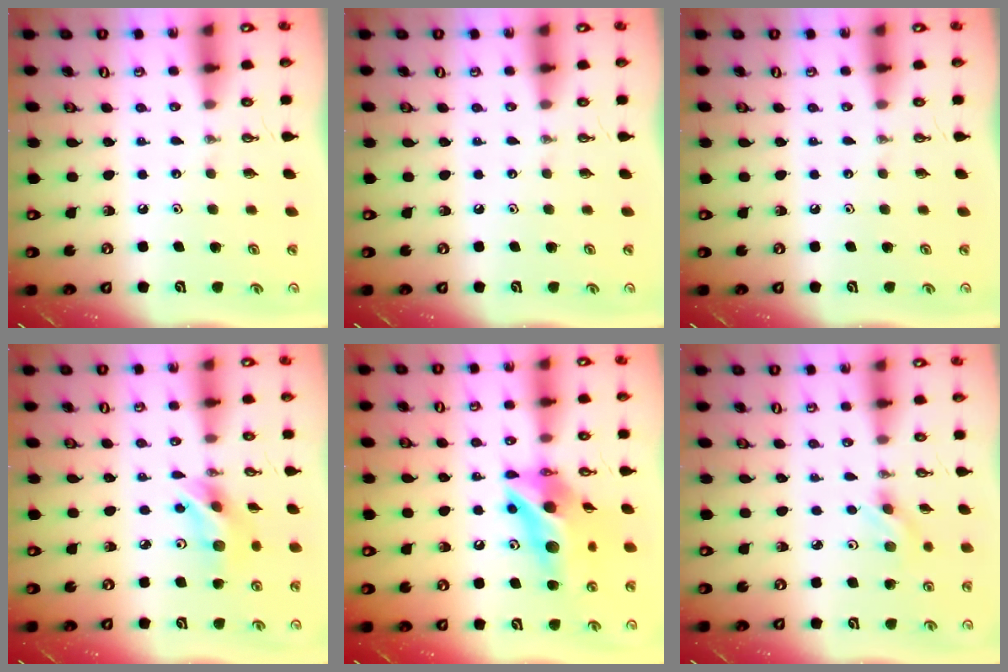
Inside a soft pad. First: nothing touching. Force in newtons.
{"total": 0.0}
{"total": 0.0}
{"total": 11.4, "press": 10.9, "slide": 3.3}
{"total": 14.8, "press": 14.7, "slide": 1.3}
{"total": 2.9, "press": 2.6, "slide": 1.4}